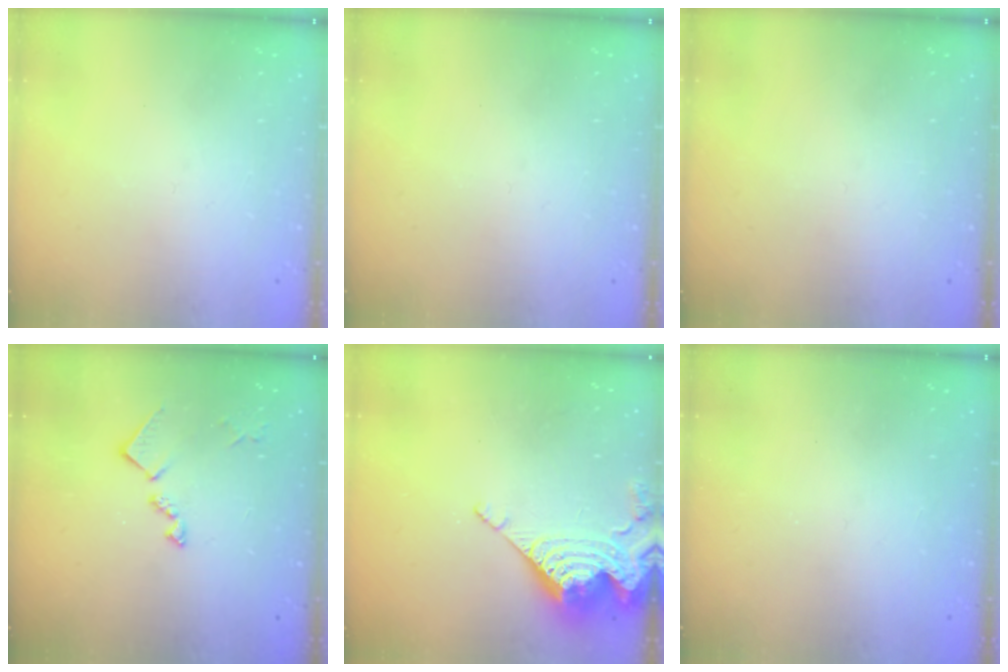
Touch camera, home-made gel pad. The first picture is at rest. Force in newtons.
{"total": 0.0}
{"total": 0.0}
{"total": 10.5, "press": 10.5, "slide": 0.6}
{"total": 10.5, "press": 10.4, "slide": 1.0}
{"total": 0.9, "press": 0.9, "slide": 0.4}